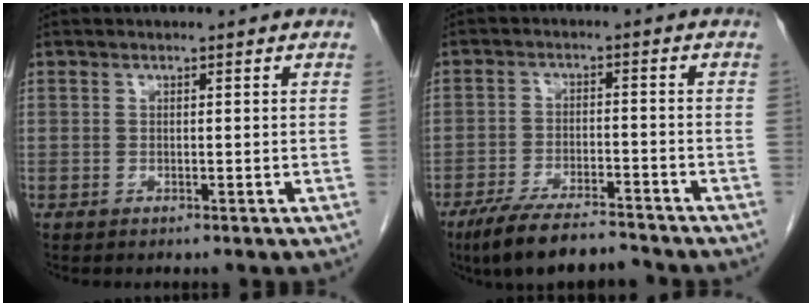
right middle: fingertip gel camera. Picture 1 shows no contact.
{"total": 9.6, "force": [-8.4, 1.6, 4.5], "torque": [-0.076, -0.016, -0.142]}